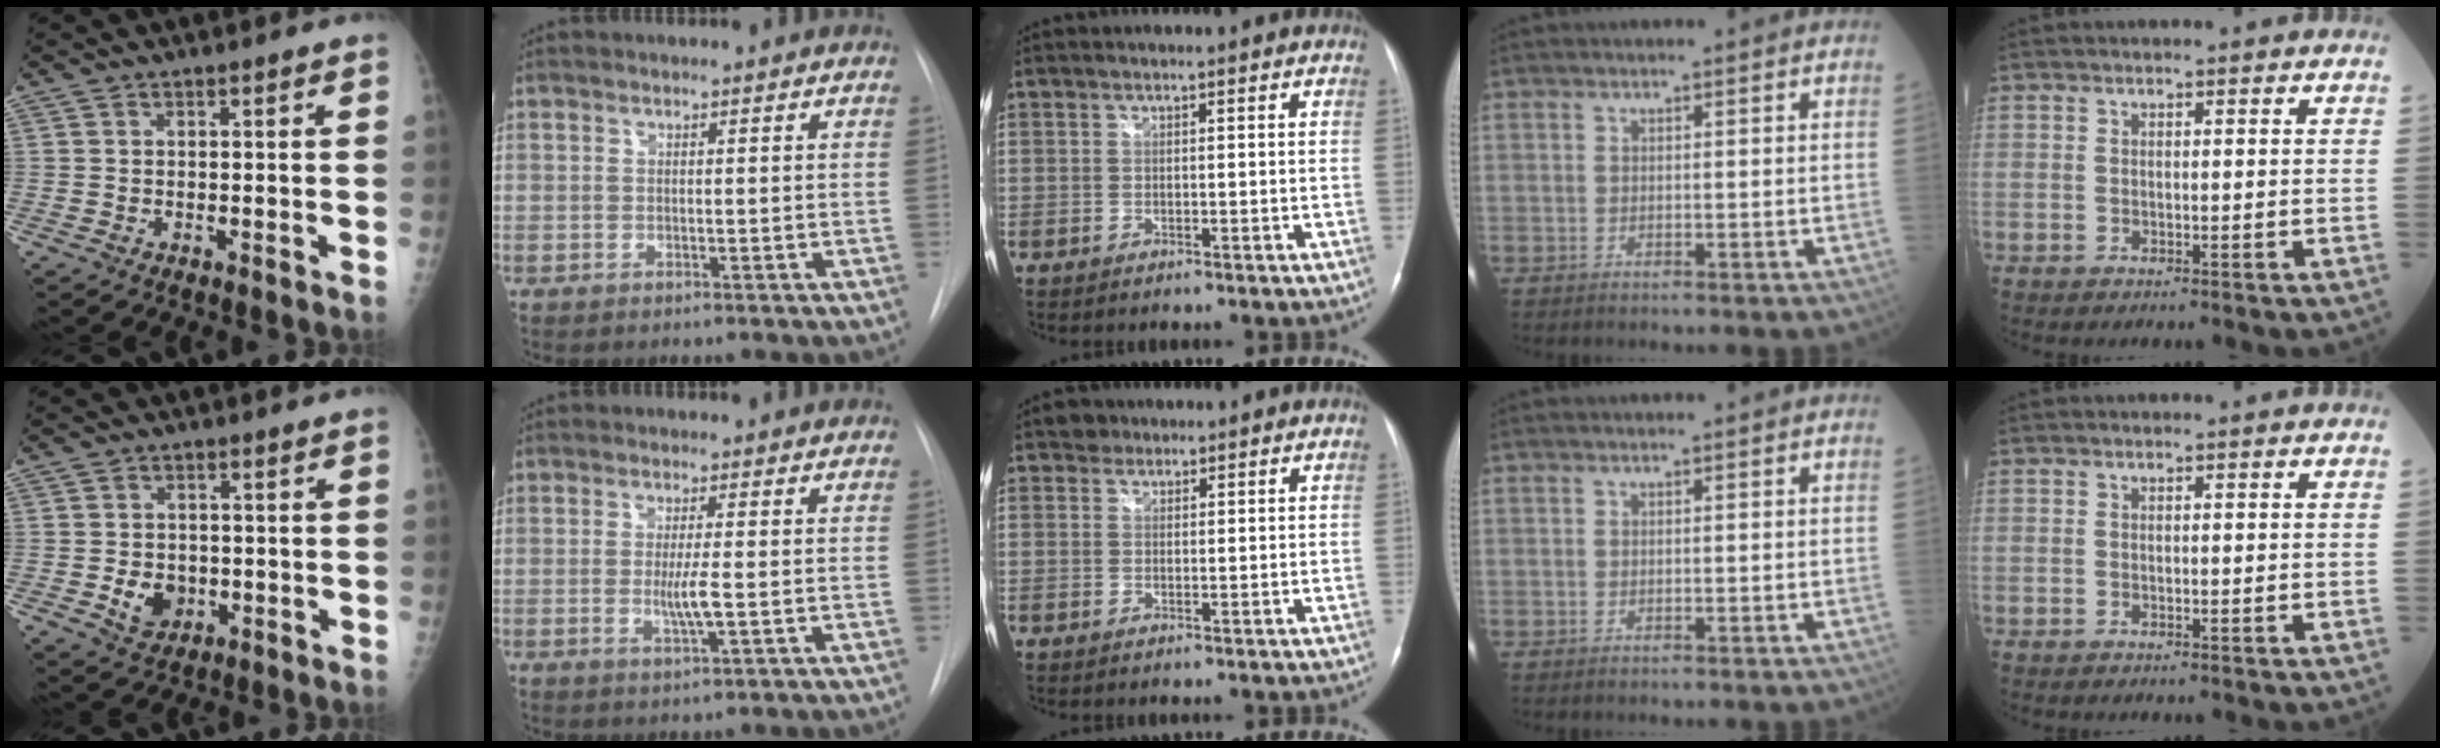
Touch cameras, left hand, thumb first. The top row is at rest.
{"thumb": {"total": 5.2, "force": [-1.1, 4.2, 2.8], "torque": [-0.029, 0.003, -0.010]}, "index": {"total": 3.4, "force": [-0.4, 0.0, 3.4], "torque": [-0.066, -0.008, -0.007]}, "middle": {"total": 1.9, "force": [1.4, 1.4, 0.1], "torque": [0.000, 0.007, 0.017]}}